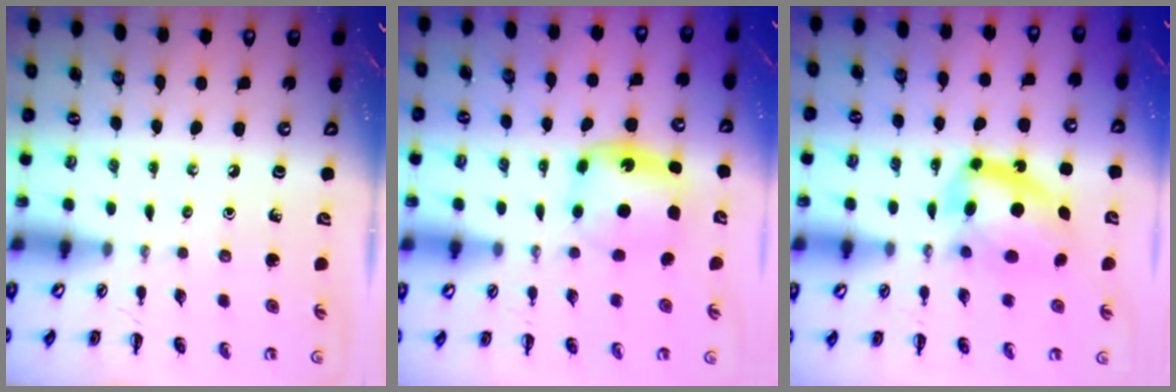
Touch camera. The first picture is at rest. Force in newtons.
{"total": 6.4, "press": 6.3, "slide": 0.9}
{"total": 10.7, "press": 10.4, "slide": 2.4}